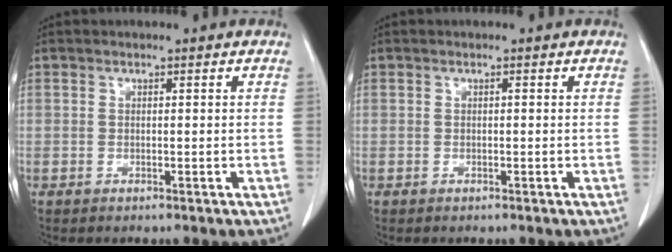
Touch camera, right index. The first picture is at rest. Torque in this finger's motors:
{"motor_torque": [0.17, -0.11, -0.01, 0.01]}